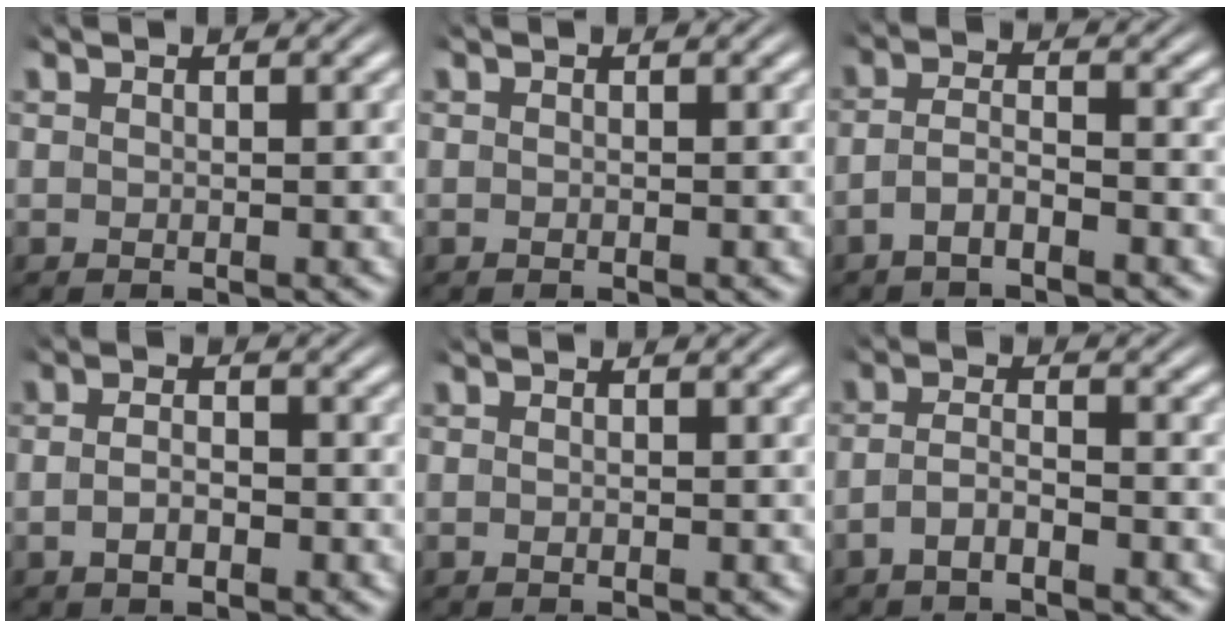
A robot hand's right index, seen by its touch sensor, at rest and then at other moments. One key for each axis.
{"total": 0.0}
{"total": 3.2, "fx": -2.1, "fy": 1.4, "fz": 1.9, "tx": -0.039, "ty": -0.012, "tz": -0.037}
{"total": 2.4, "fx": -1.2, "fy": 1.0, "fz": 1.8, "tx": -0.031, "ty": -0.006, "tz": -0.018}
{"total": 0.5, "fx": -0.4, "fy": 0.0, "fz": 0.4, "tx": -0.008, "ty": 0.001, "tz": -0.009}
{"total": 2.9, "fx": -2.0, "fy": 1.1, "fz": 1.7, "tx": -0.035, "ty": -0.010, "tz": -0.035}